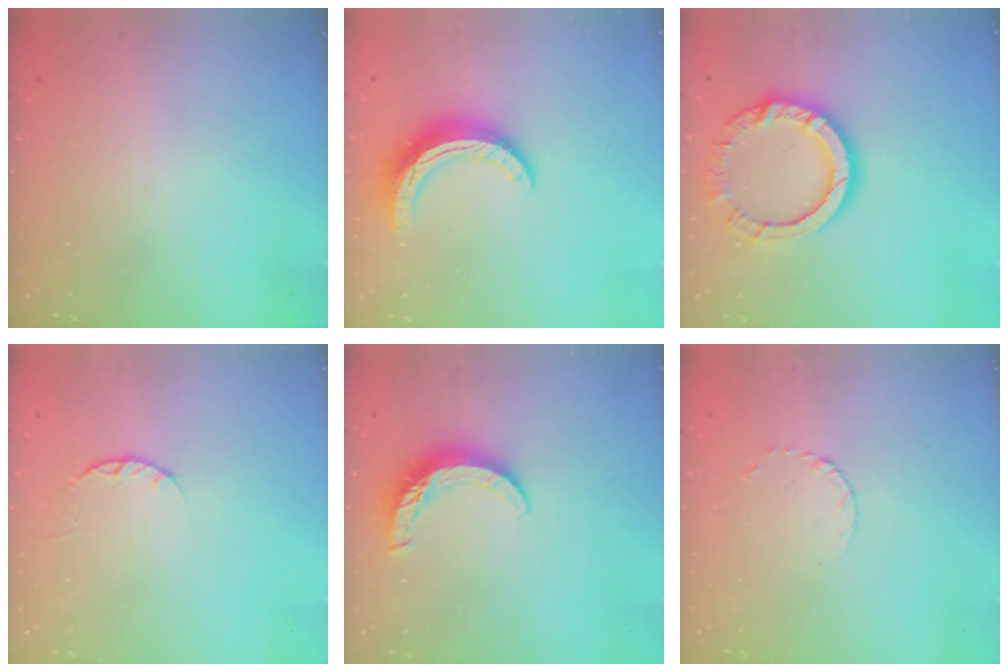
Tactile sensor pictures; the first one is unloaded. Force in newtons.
{"total": 11.2, "press": 11.2, "slide": 0.7}
{"total": 11.5, "press": 11.5, "slide": 1.0}
{"total": 2.4, "press": 2.4, "slide": 0.4}
{"total": 8.6, "press": 8.5, "slide": 0.8}
{"total": 3.1, "press": 3.1, "slide": 0.3}